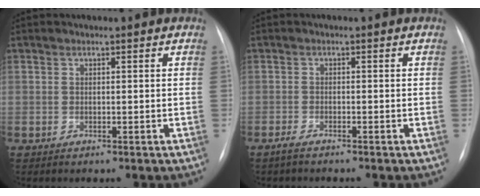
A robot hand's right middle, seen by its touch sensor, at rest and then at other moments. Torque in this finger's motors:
{"motor_torque": [-0.01, -0.35, 0.00, 0.00]}